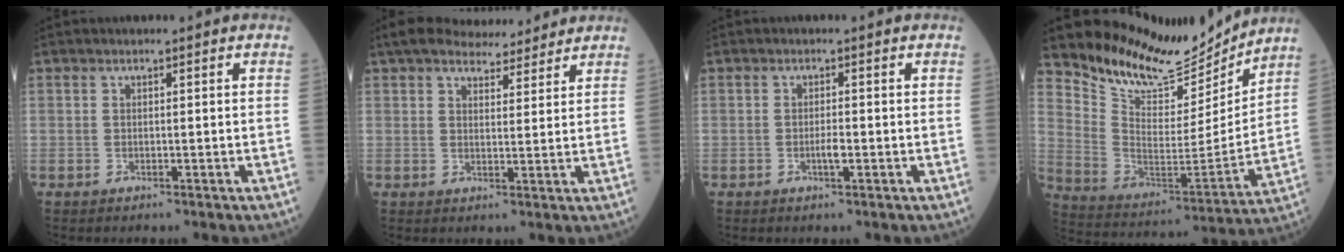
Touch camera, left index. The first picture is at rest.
{"total": 9.5, "force": [8.5, 2.5, 3.3], "torque": [-0.044, 0.015, 0.120]}
{"total": 1.5, "force": [-0.5, 0.2, 1.4], "torque": [-0.024, -0.001, -0.009]}
{"total": 14.4, "force": [13.9, 3.4, 1.8], "torque": [-0.052, -0.042, 0.233]}